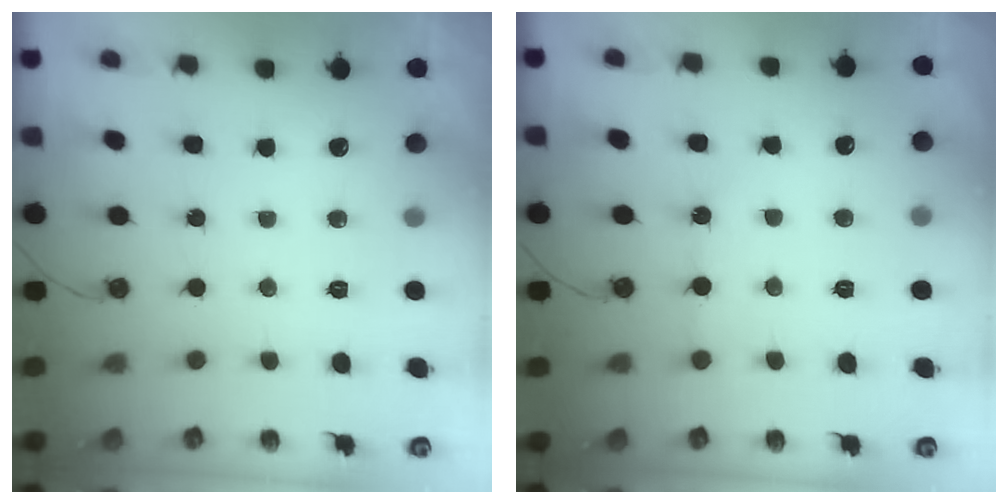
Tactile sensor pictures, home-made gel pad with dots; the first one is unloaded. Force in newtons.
{"total": 1.9, "press": 1.8, "slide": 0.4}